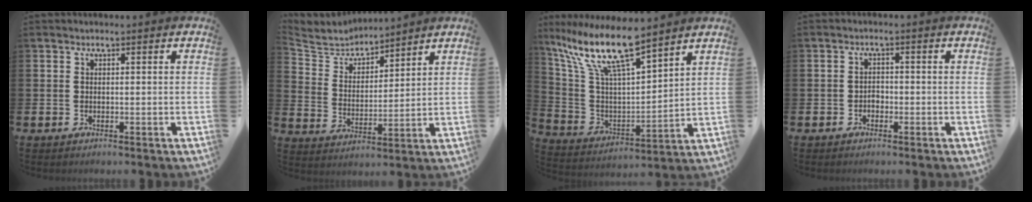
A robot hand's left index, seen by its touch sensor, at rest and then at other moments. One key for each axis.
{"total": 5.4, "fx": 5.2, "fy": 1.2, "fz": 0.0, "tx": -0.036, "ty": -0.037, "tz": 0.091}
{"total": 13.0, "fx": 9.2, "fy": 3.0, "fz": 8.7, "tx": -0.212, "ty": -0.057, "tz": 0.158}
{"total": 1.3, "fx": -0.7, "fy": 1.0, "fz": 0.4, "tx": -0.009, "ty": 0.002, "tz": -0.017}